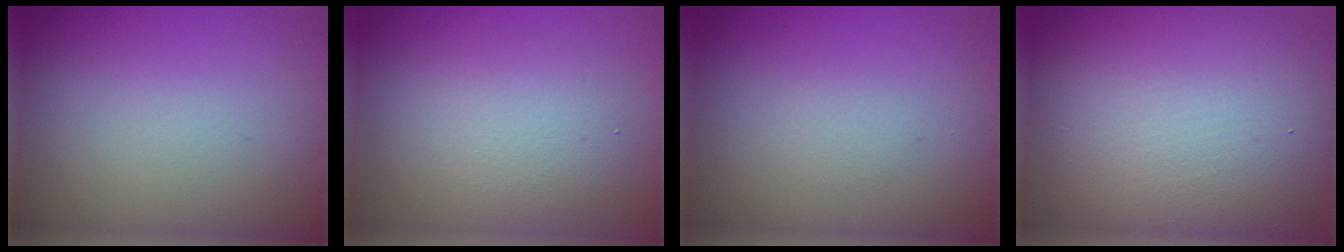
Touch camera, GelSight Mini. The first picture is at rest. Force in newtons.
{"total": 3.4, "press": 3.4, "slide": 0.5}
{"total": 0.6, "press": 0.6, "slide": 0.1}
{"total": 14.2, "press": 14.1, "slide": 1.1}